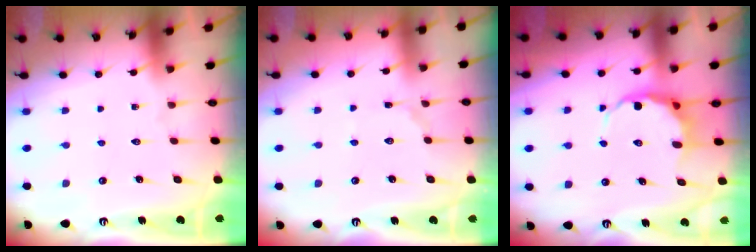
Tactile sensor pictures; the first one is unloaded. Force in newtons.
{"total": 3.1, "press": 3.1, "slide": 0.3}
{"total": 6.7, "press": 6.5, "slide": 1.7}